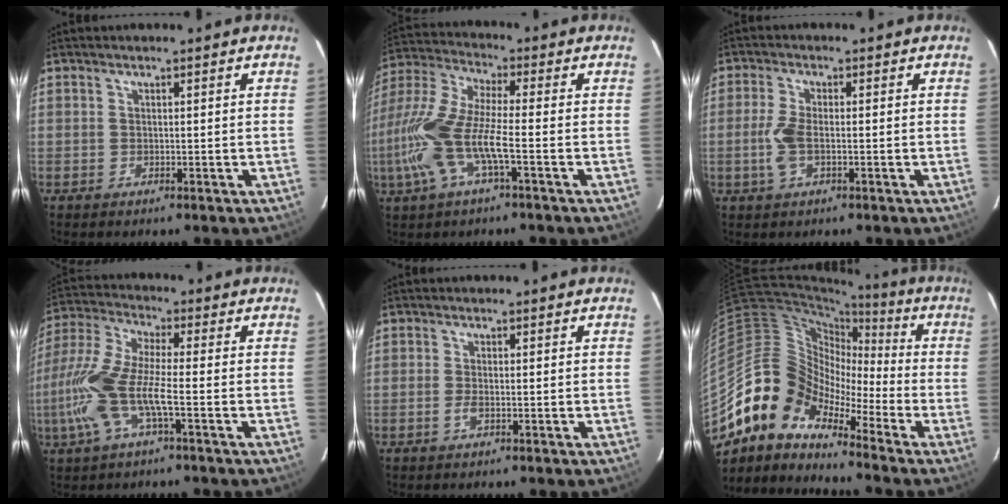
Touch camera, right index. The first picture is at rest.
{"total": 14.5, "force": [-4.0, 2.9, 13.7], "torque": [-0.286, -0.005, -0.081]}
{"total": 4.8, "force": [-1.1, 2.0, 4.2], "torque": [-0.095, -0.001, -0.021]}
{"total": 13.5, "force": [-3.8, 2.8, 12.7], "torque": [-0.269, -0.005, -0.078]}
{"total": 1.5, "force": [-0.6, 0.4, 1.3], "torque": [-0.028, -0.002, -0.011]}
{"total": 12.9, "force": [-9.3, 7.2, 5.1], "torque": [-0.087, 0.025, -0.201]}